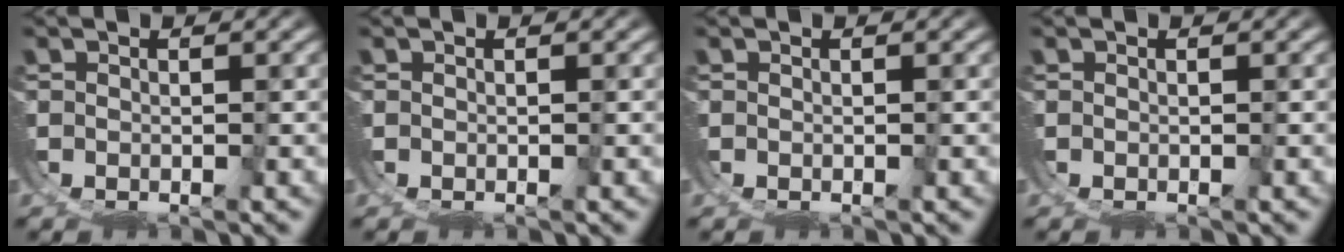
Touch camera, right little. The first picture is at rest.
{"total": 0.0}
{"total": 0.0}
{"total": 0.0}